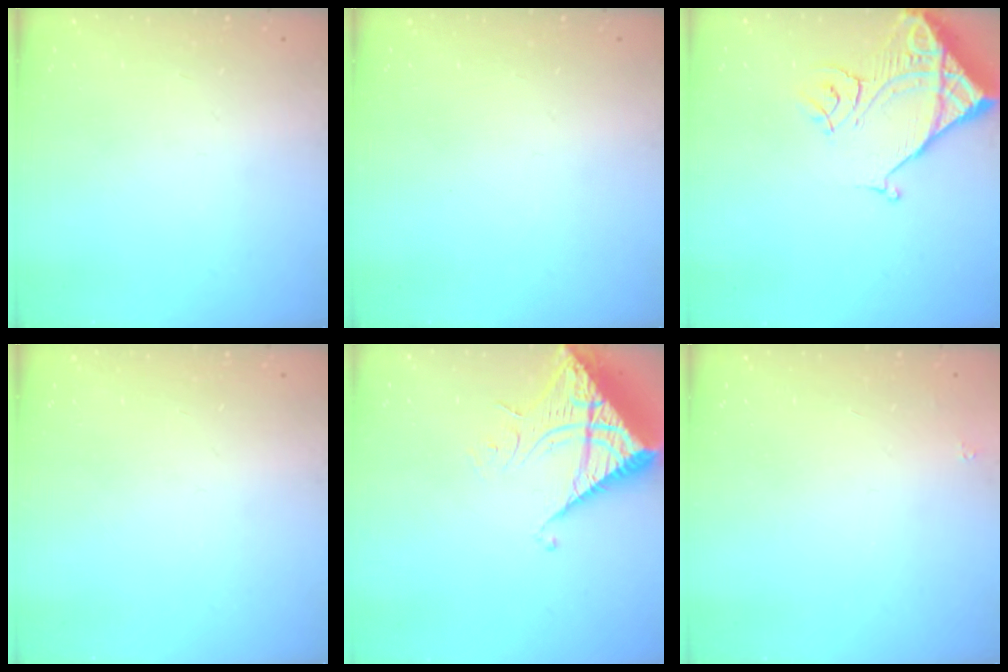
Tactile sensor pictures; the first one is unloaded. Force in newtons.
{"total": 0.0}
{"total": 12.1, "press": 12.0, "slide": 1.6}
{"total": 0.0}
{"total": 11.5, "press": 11.5, "slide": 1.2}
{"total": 1.6, "press": 1.5, "slide": 0.2}